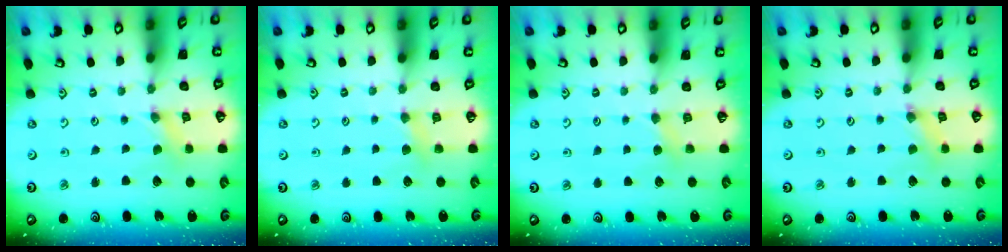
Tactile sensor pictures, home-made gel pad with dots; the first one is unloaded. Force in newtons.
{"total": 4.6, "press": 4.5, "slide": 0.8}
{"total": 2.9, "press": 2.9, "slide": 0.5}
{"total": 1.6, "press": 1.6, "slide": 0.4}